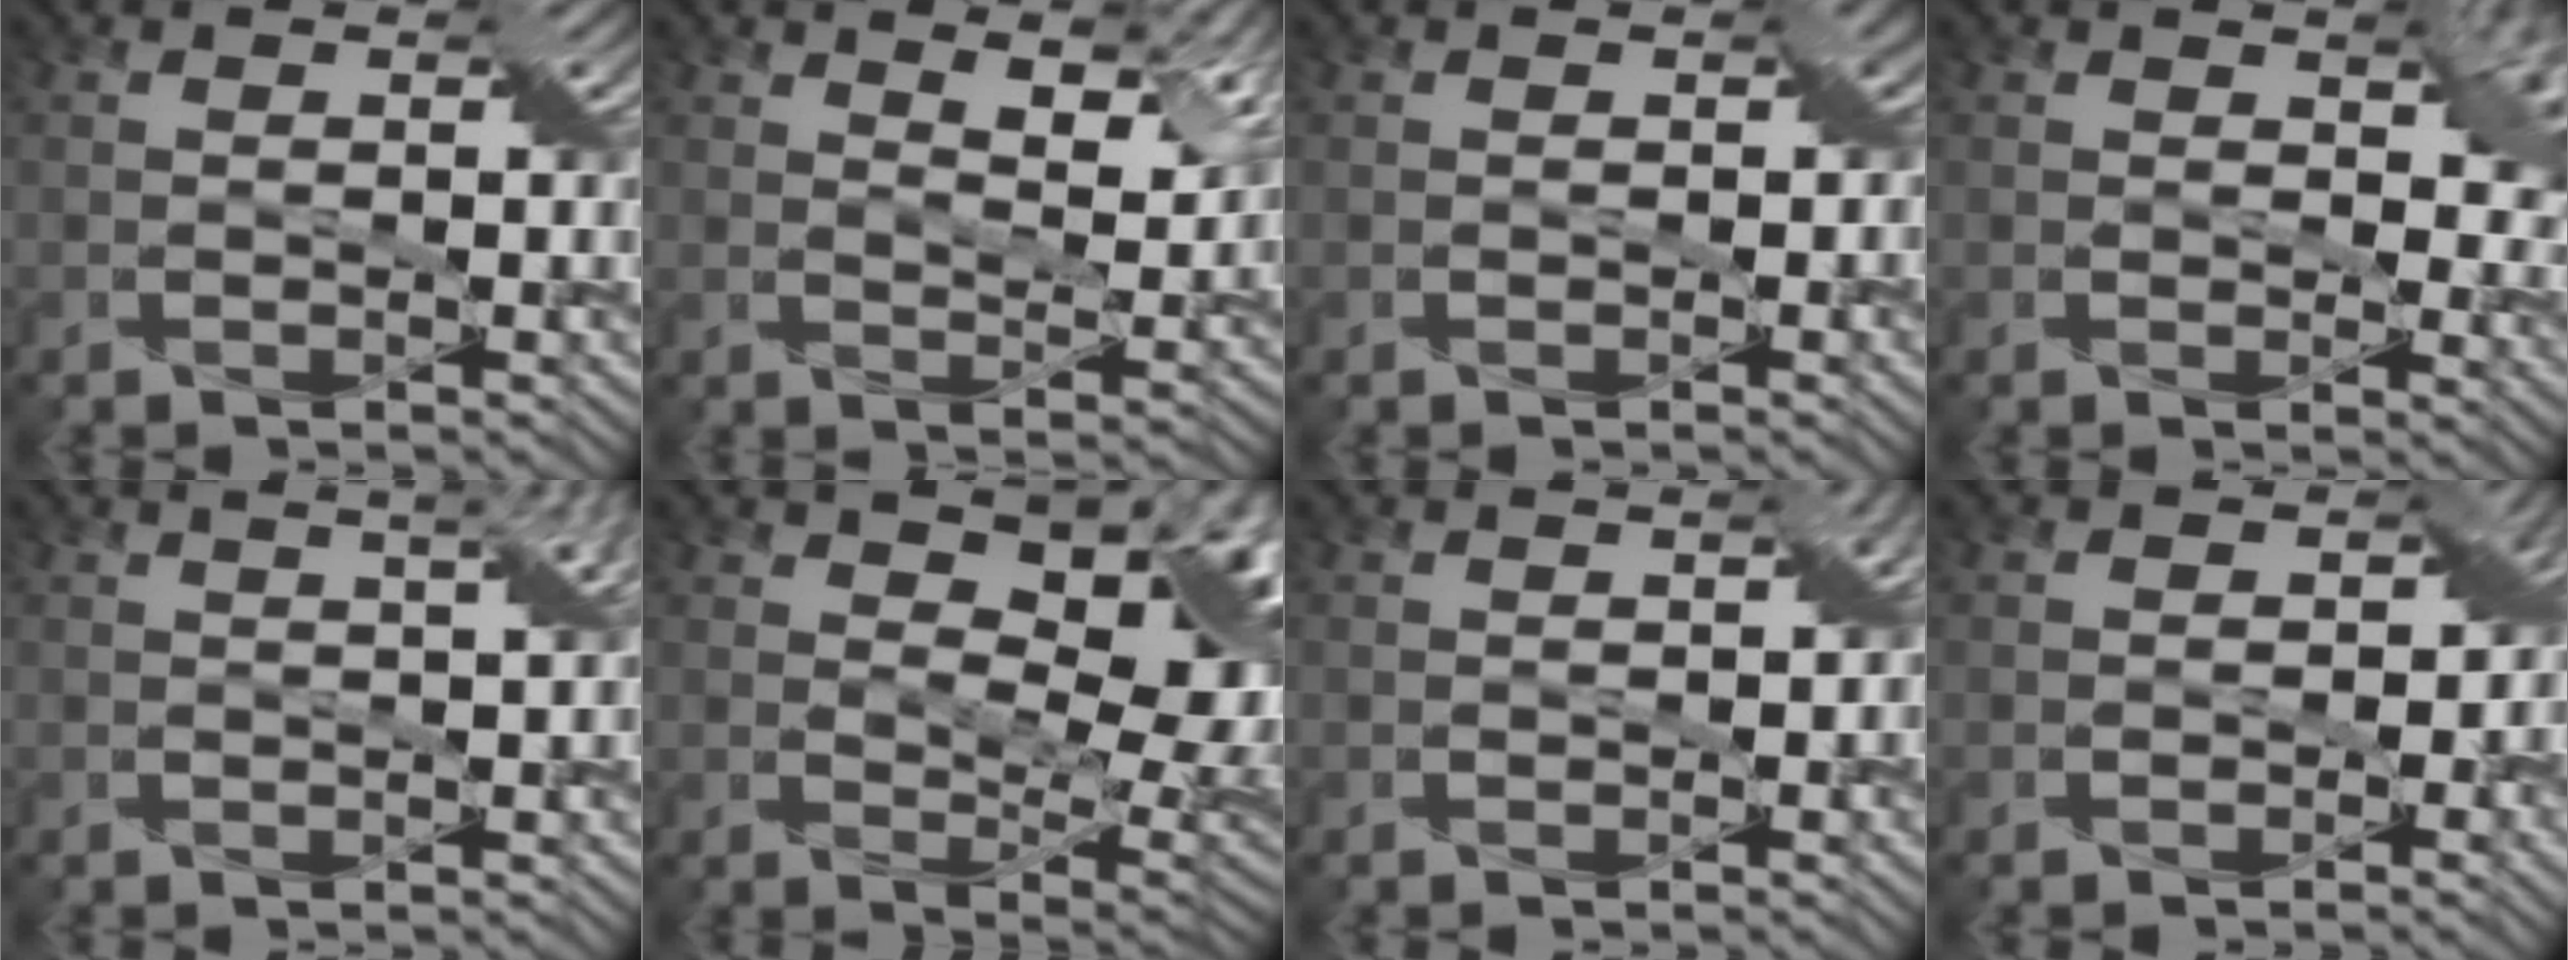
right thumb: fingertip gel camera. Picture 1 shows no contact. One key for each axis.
{"total": 6.9, "fx": 4.4, "fy": 2.7, "fz": 4.6, "tx": -0.079, "ty": -0.004, "tz": 0.076}
{"total": 1.7, "fx": 0.0, "fy": 1.5, "fz": 0.7, "tx": -0.011, "ty": -0.003, "tz": -0.003}
{"total": 6.6, "fx": 1.8, "fy": 3.9, "fz": 5.0, "tx": -0.070, "ty": -0.001, "tz": 0.025}
{"total": 5.6, "fx": 2.8, "fy": 1.9, "fz": 4.5, "tx": -0.050, "ty": 0.039, "tz": 0.020}
{"total": 14.1, "fx": 6.2, "fy": 6.6, "fz": 10.7, "tx": -0.153, "ty": 0.006, "tz": 0.088}
{"total": 2.4, "fx": 0.3, "fy": 1.4, "fz": 2.0, "tx": -0.022, "ty": 0.003, "tz": 0.008}
{"total": 3.8, "fx": -0.5, "fy": 3.2, "fz": 2.0, "tx": -0.018, "ty": -0.006, "tz": -0.008}